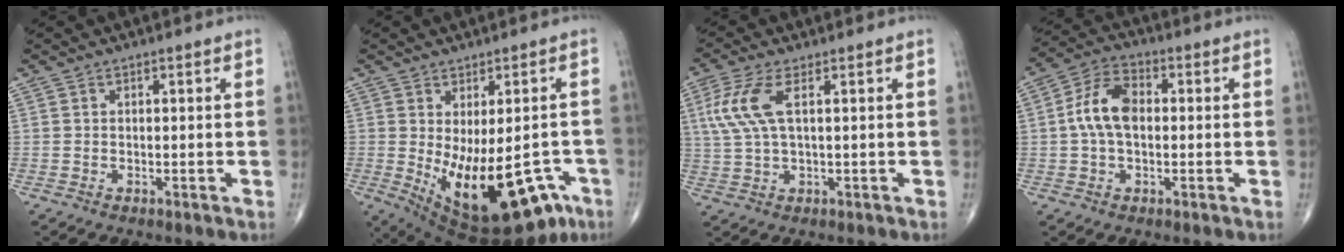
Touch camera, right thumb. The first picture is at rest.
{"total": 19.5, "force": [-6.5, 9.3, 15.8], "torque": [-0.216, -0.004, -0.072]}
{"total": 7.6, "force": [2.1, 2.7, 6.8], "torque": [-0.184, 0.009, 0.046]}
{"total": 8.9, "force": [0.2, 5.4, 7.1], "torque": [-0.135, 0.023, -0.004]}